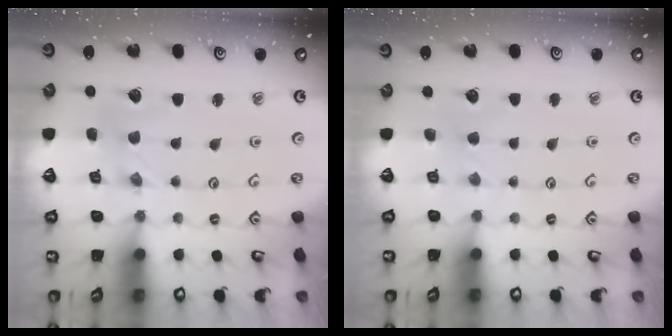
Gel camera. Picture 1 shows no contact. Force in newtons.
{"total": 1.7, "press": 1.6, "slide": 0.4}